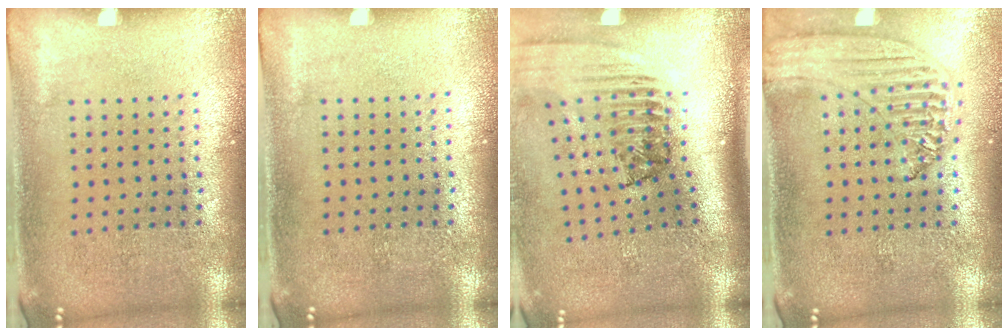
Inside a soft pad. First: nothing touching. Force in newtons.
{"total": 0.0}
{"total": 2.5, "press": 1.7, "slide": 1.8}
{"total": 1.3, "press": 1.3, "slide": 0.1}